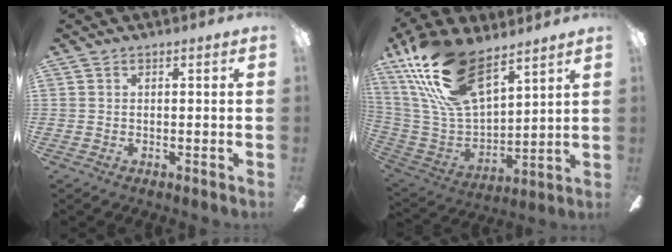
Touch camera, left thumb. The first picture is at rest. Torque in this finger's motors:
{"motor_torque": [0.63, 0.72, 1.66, -1.12, 0.37]}